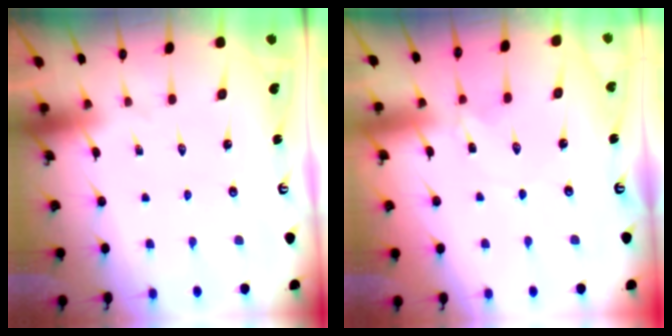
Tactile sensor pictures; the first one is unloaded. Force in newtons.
{"total": 2.2, "press": 2.2, "slide": 0.4}